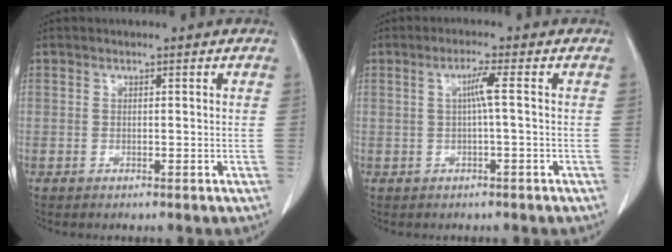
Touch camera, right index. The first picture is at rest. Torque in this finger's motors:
{"motor_torque": [0.43, 0.06, 0.06, 0.05]}